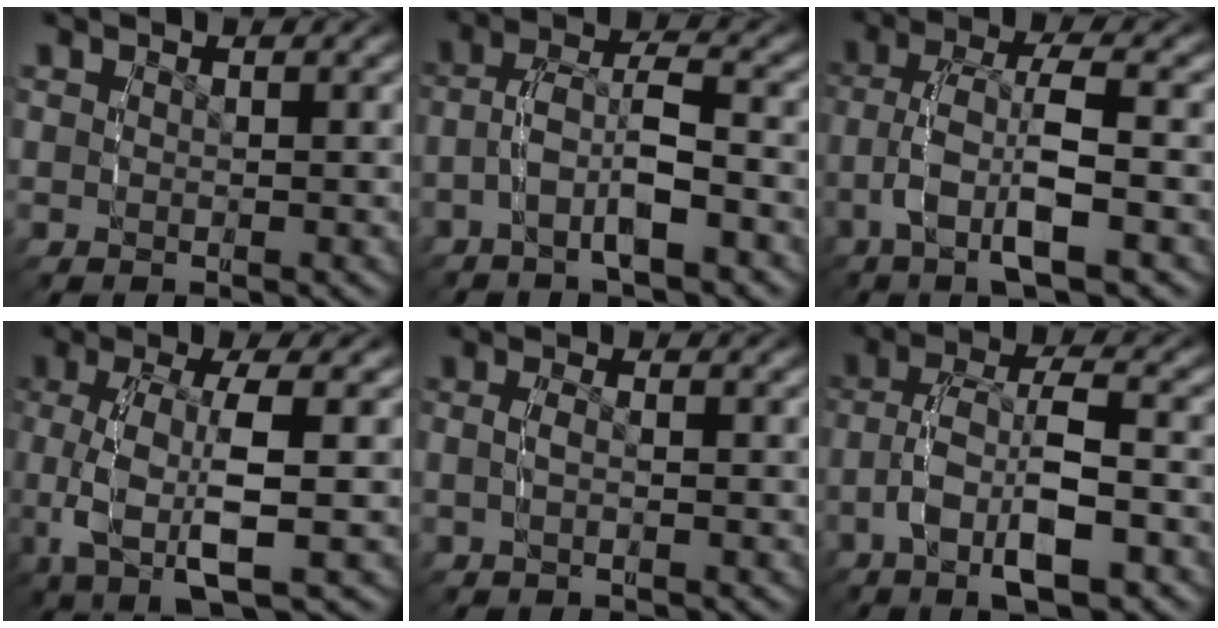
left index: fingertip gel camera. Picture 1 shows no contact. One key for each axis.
{"total": 4.1, "fx": -1.8, "fy": 2.0, "fz": 3.1, "tx": -0.066, "ty": 0.000, "tz": -0.036}
{"total": 5.8, "fx": -1.4, "fy": 2.7, "fz": 4.9, "tx": -0.105, "ty": -0.004, "tz": -0.026}
{"total": 8.1, "fx": -1.4, "fy": 4.3, "fz": 6.7, "tx": -0.154, "ty": -0.025, "tz": -0.014}
{"total": 1.5, "fx": -0.8, "fy": 0.7, "fz": 1.1, "tx": -0.031, "ty": -0.002, "tz": -0.019}
{"total": 5.8, "fx": -1.9, "fy": 2.9, "fz": 4.6, "tx": -0.090, "ty": -0.001, "tz": -0.034}